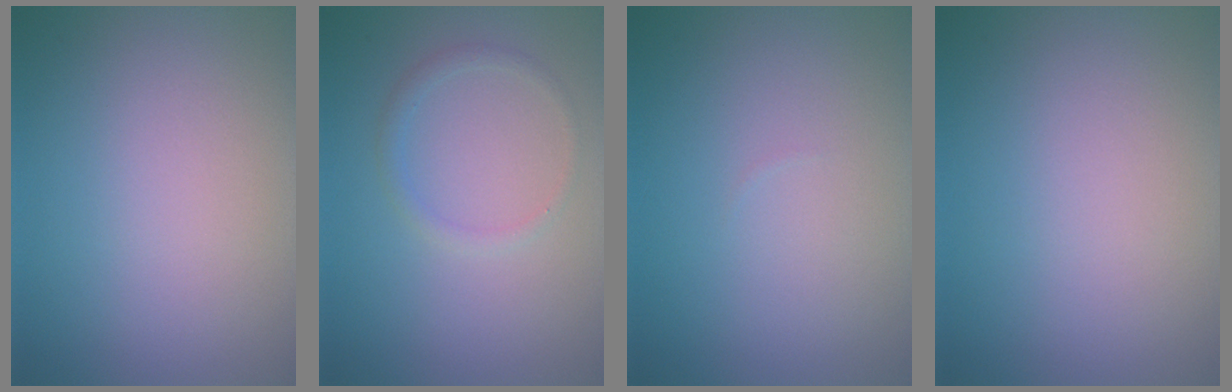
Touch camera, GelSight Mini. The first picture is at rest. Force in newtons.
{"total": 1.2, "press": 1.2, "slide": 0.1}
{"total": 0.0}
{"total": 0.0}